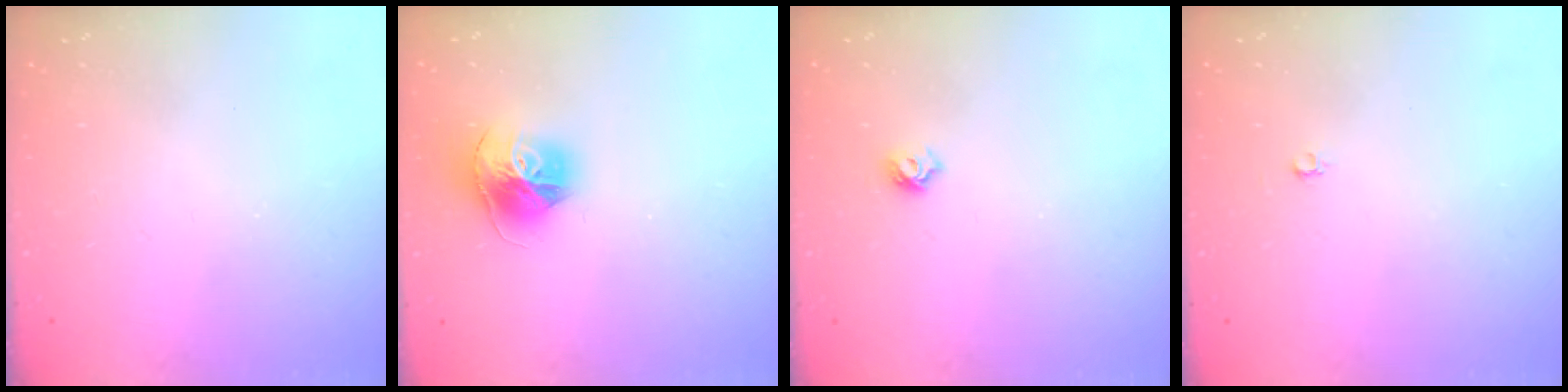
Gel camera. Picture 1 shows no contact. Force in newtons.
{"total": 14.8, "press": 14.7, "slide": 1.6}
{"total": 5.5, "press": 5.5, "slide": 0.7}
{"total": 2.2, "press": 2.2, "slide": 0.2}